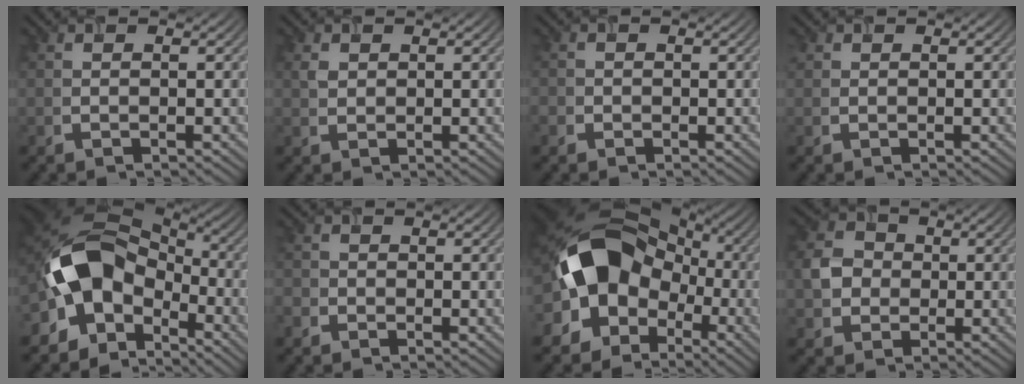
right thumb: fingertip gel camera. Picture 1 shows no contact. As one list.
[{"total": 1.3, "force": [0.7, 1.0, 0.5], "torque": [-0.015, 0.003, 0.014]}, {"total": 1.2, "force": [-0.4, 1.1, 0.1], "torque": [0.001, -0.004, -0.013]}, {"total": 0.6, "force": [0.4, 0.4, 0.0], "torque": [0.001, 0.001, 0.007]}, {"total": 13.8, "force": [-4.1, 9.3, 9.4], "torque": [-0.176, 0.007, -0.096]}, {"total": 1.5, "force": [-0.8, 1.2, 0.2], "torque": [-0.001, -0.003, -0.021]}, {"total": 17.2, "force": [-2.1, 13.0, 11.2], "torque": [-0.206, -0.006, -0.040]}, {"total": 4.6, "force": [-0.1, 4.1, 2.0], "torque": [-0.049, 0.007, -0.012]}]